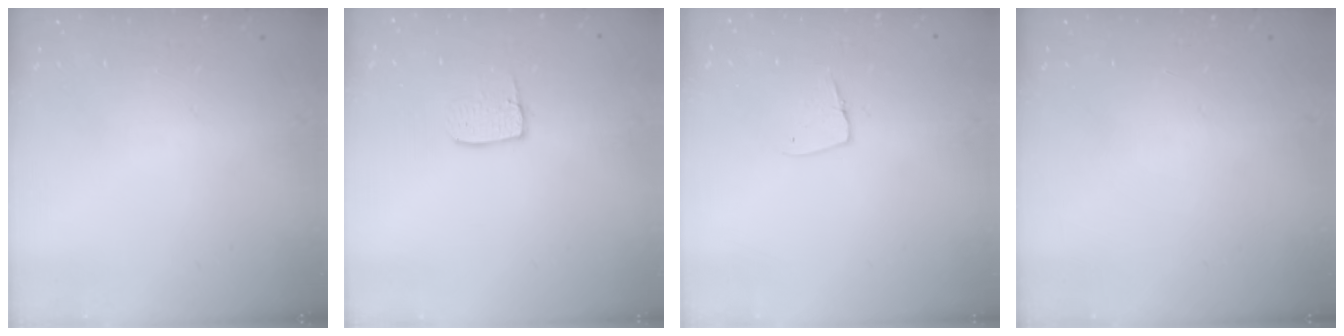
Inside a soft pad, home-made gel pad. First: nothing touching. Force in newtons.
{"total": 6.7, "press": 6.7, "slide": 0.4}
{"total": 4.6, "press": 4.6, "slide": 0.4}
{"total": 0.0}